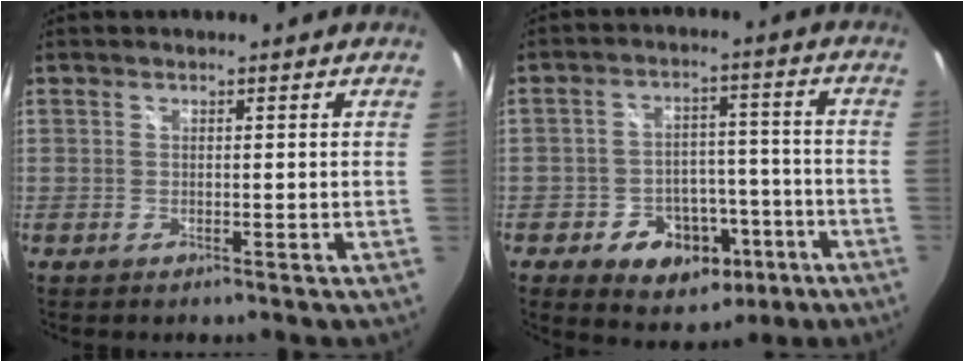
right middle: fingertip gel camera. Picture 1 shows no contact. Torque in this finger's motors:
{"motor_torque": [0.32, -0.38, 0.21, 0.04]}